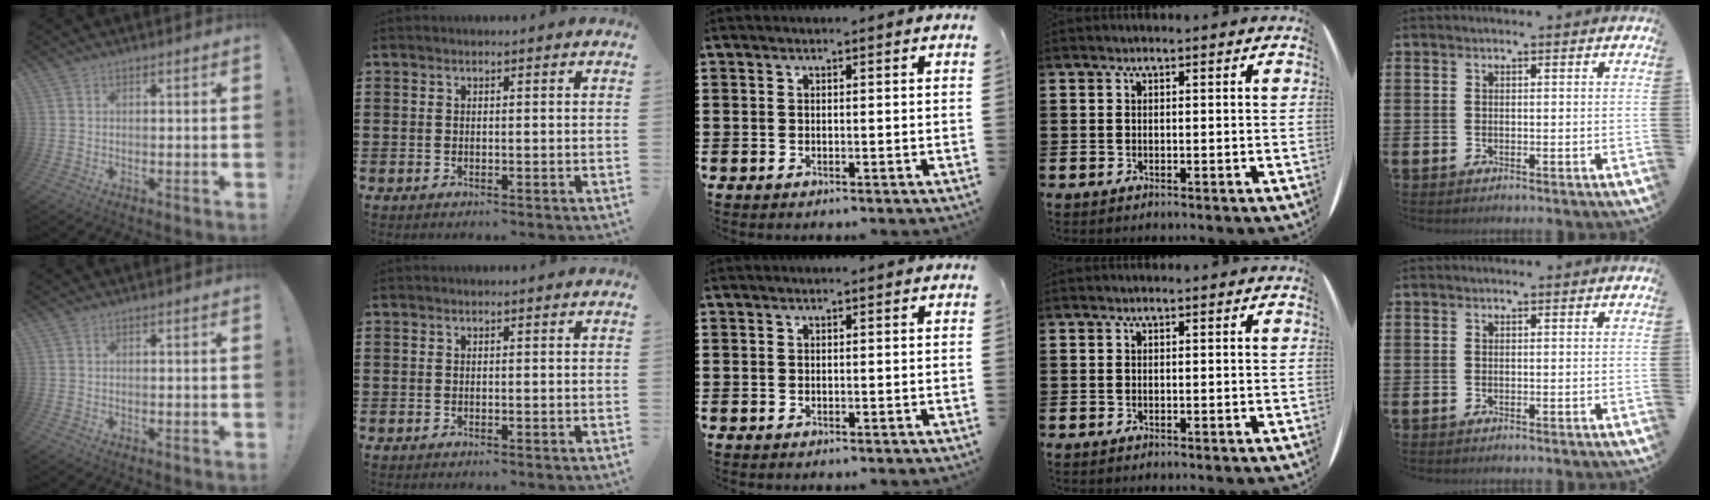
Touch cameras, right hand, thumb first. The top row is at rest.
{}